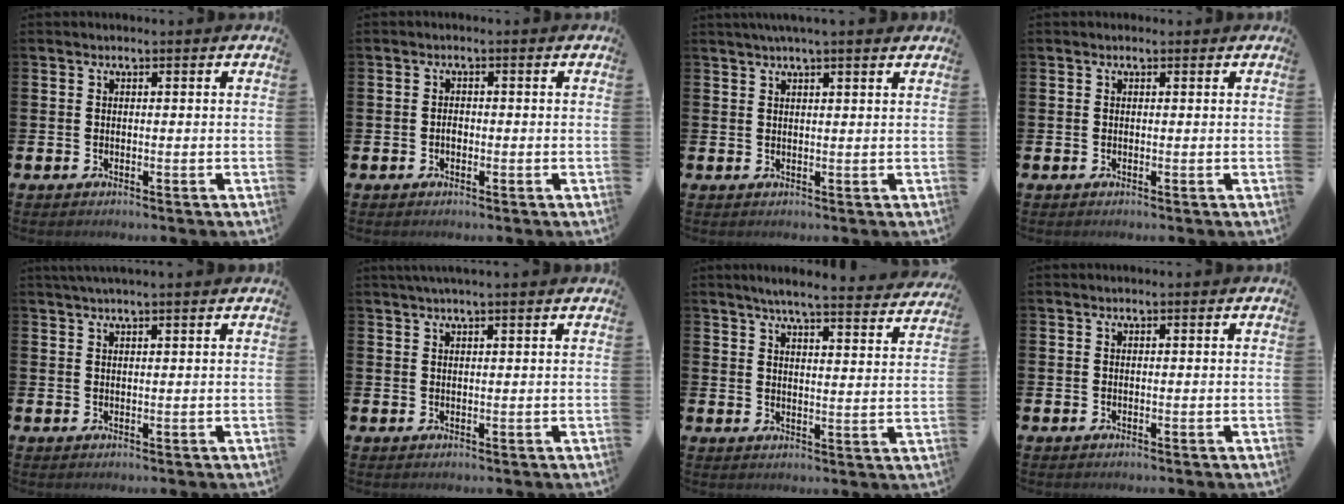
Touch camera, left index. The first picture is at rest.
{"total": 1.1, "force": [-0.4, 0.7, 0.7], "torque": [-0.011, 0.002, -0.009]}
{"total": 2.7, "force": [2.5, -0.2, 1.2], "torque": [-0.019, -0.008, 0.043]}
{"total": 0.0}
{"total": 1.6, "force": [1.4, -0.2, 0.8], "torque": [-0.015, 0.000, 0.026]}
{"total": 1.8, "force": [1.6, -0.2, 0.9], "torque": [-0.017, 0.000, 0.028]}
{"total": 5.7, "force": [5.4, -0.1, 1.8], "torque": [-0.040, -0.036, 0.091]}
{"total": 0.0}